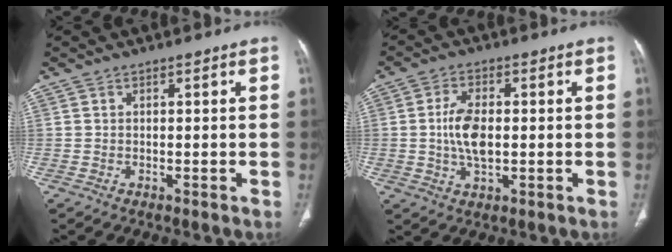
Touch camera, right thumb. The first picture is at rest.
{"total": 7.2, "force": [-0.1, 3.7, 6.2], "torque": [-0.121, 0.002, -0.002]}